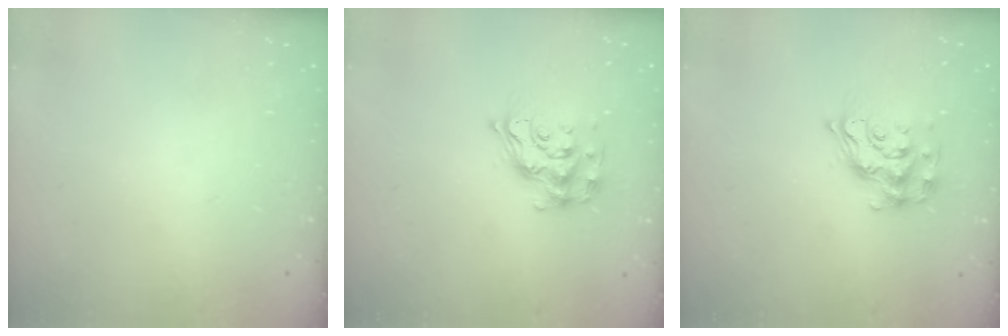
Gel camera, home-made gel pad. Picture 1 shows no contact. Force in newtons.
{"total": 14.2, "press": 14.2, "slide": 1.0}
{"total": 14.2, "press": 14.2, "slide": 1.0}